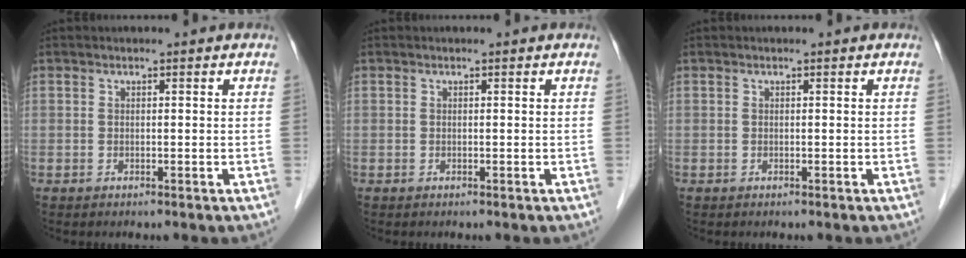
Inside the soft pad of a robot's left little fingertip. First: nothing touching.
{"total": 0.0}
{"total": 0.0}